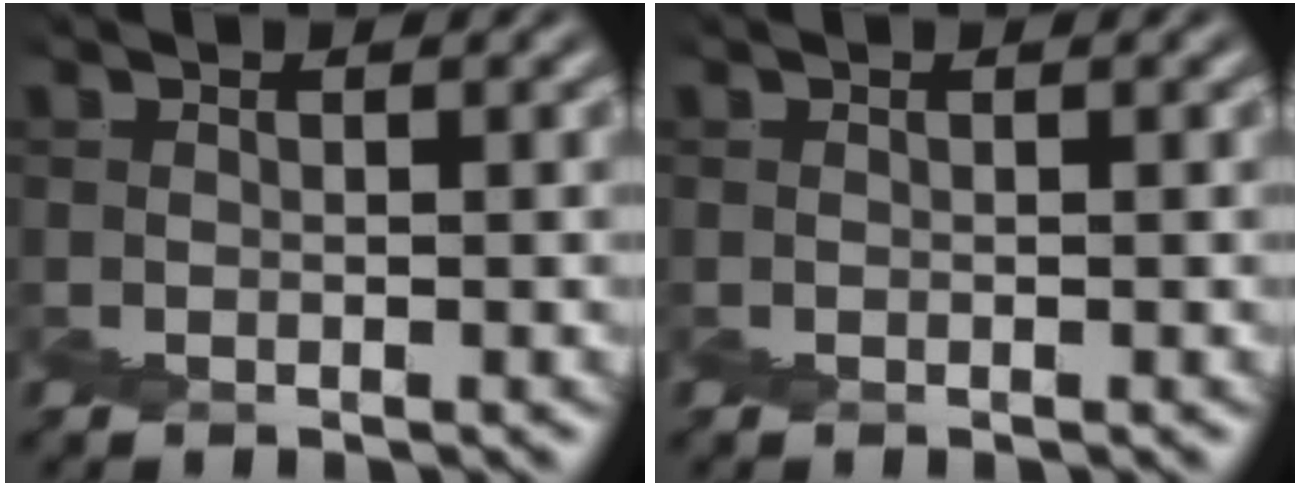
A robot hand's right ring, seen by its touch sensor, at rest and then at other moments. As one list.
[{"total": 0.0}]